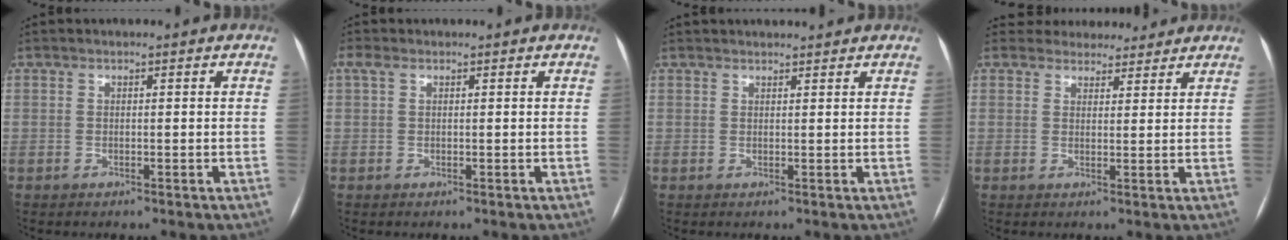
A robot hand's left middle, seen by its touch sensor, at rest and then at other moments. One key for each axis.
{"total": 1.3, "fx": 0.7, "fy": 0.6, "fz": 1.0, "tx": -0.026, "ty": 0.021, "tz": 0.017}
{"total": 4.5, "fx": 4.2, "fy": 0.7, "fz": 1.3, "tx": -0.014, "ty": 0.027, "tz": 0.054}
{"total": 7.3, "fx": 6.7, "fy": 2.8, "fz": 0.2, "tx": 0.018, "ty": 0.014, "tz": 0.077}